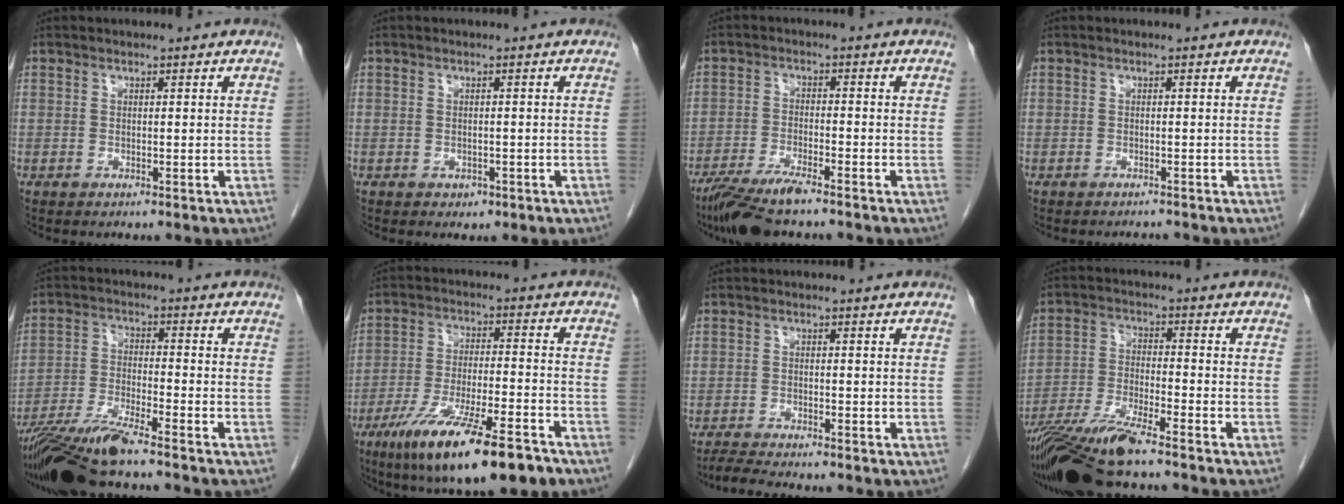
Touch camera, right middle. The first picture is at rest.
{"total": 1.3, "force": [-0.6, 1.0, 0.5], "torque": [-0.011, 0.002, -0.001]}
{"total": 7.8, "force": [-6.2, 0.7, 4.7], "torque": [-0.084, -0.021, -0.111]}
{"total": 1.3, "force": [-1.3, 0.1, -0.1], "torque": [-0.002, -0.008, -0.017]}
{"total": 9.8, "force": [-8.3, -0.2, 5.3], "torque": [-0.097, -0.023, -0.152]}
{"total": 16.9, "force": [-10.9, 2.6, 12.6], "torque": [-0.200, -0.032, -0.183]}
{"total": 3.6, "force": [-3.3, -0.5, 1.3], "torque": [-0.030, -0.018, -0.058]}
{"total": 11.1, "force": [-9.2, 0.2, 6.3], "torque": [-0.117, -0.024, -0.167]}